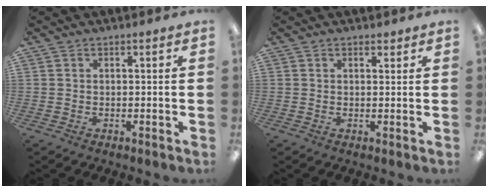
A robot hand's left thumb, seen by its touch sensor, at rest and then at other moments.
{"total": 1.2, "force": [0.9, 0.8, 0.2], "torque": [0.003, -0.002, 0.015]}